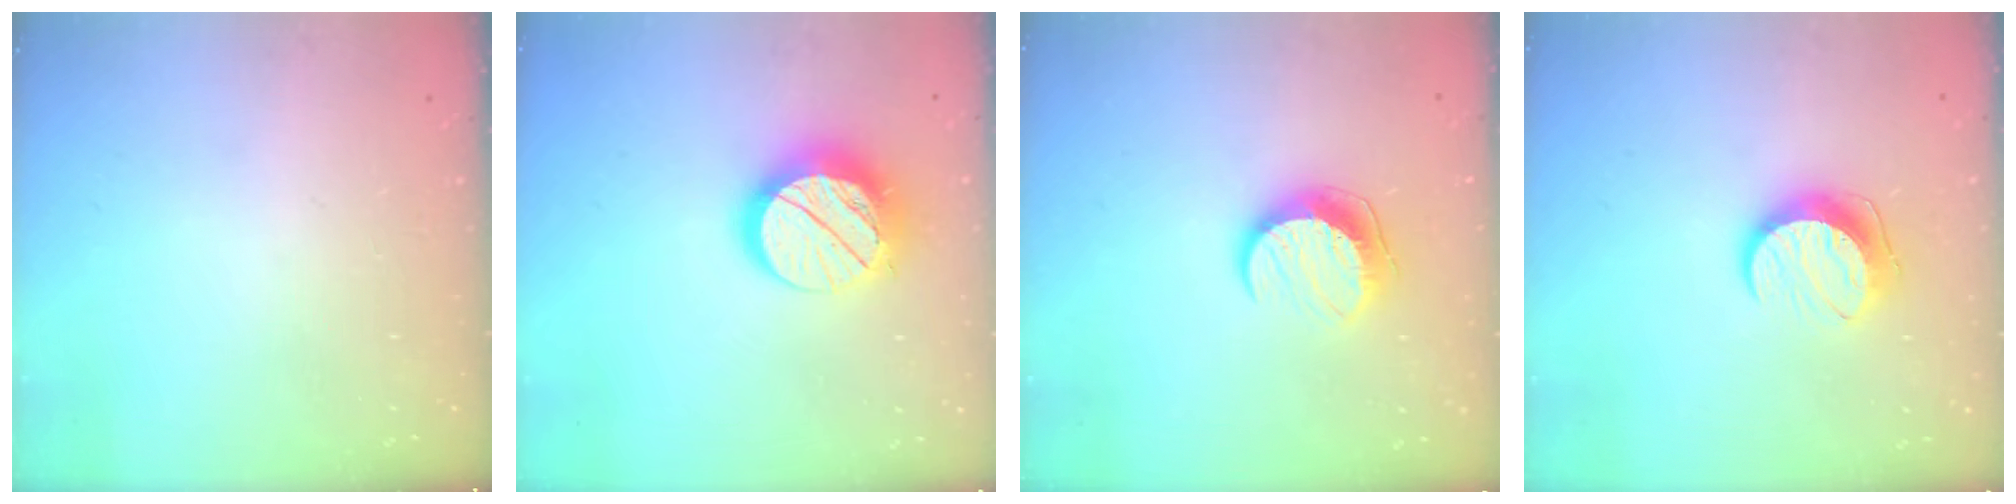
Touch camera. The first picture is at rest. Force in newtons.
{"total": 14.9, "press": 14.8, "slide": 0.9}
{"total": 10.1, "press": 10.1, "slide": 0.2}
{"total": 10.7, "press": 10.7, "slide": 0.5}